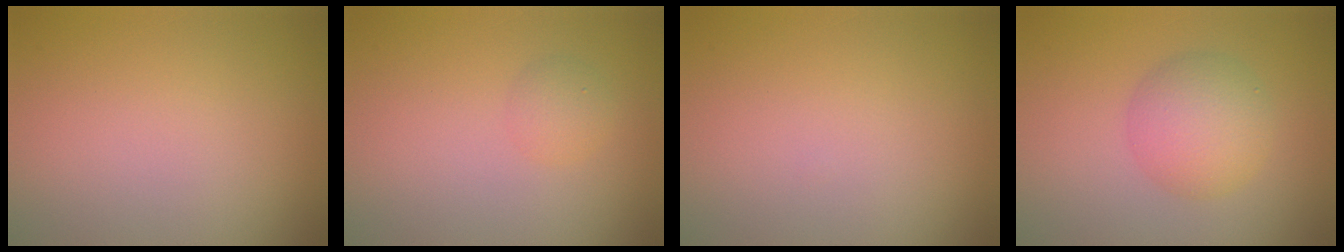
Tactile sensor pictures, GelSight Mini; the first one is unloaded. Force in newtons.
{"total": 1.5, "press": 1.5, "slide": 0.0}
{"total": 0.0}
{"total": 4.4, "press": 4.4, "slide": 0.1}